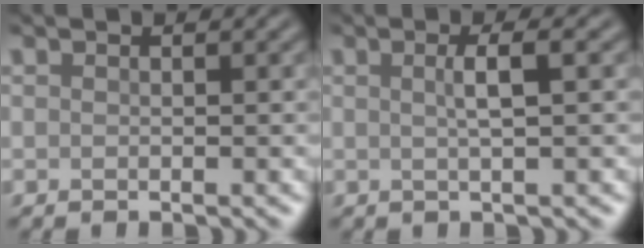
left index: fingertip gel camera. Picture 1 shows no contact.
{"total": 2.4, "force": [0.1, 0.6, 2.3], "torque": [-0.036, 0.002, -0.003]}